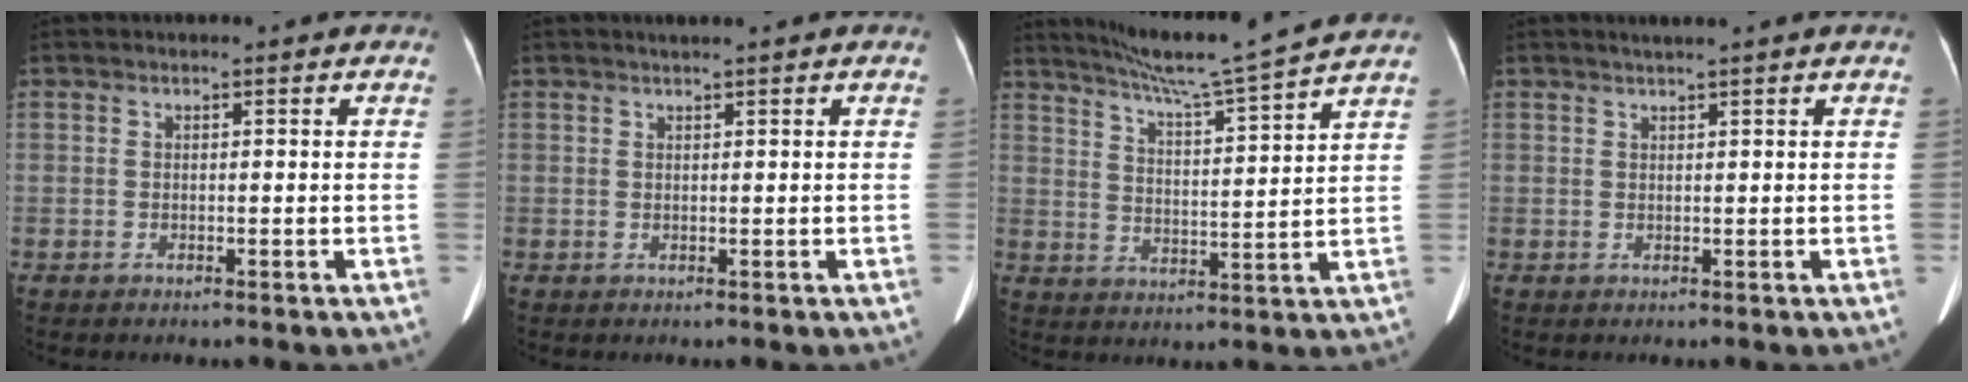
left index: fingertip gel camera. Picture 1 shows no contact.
{"total": 0.7, "force": [0.6, -0.2, 0.4], "torque": [-0.011, 0.001, 0.016]}
{"total": 14.1, "force": [12.5, -2.3, 6.2], "torque": [-0.108, -0.017, 0.182]}
{"total": 1.3, "force": [1.0, -0.4, 0.7], "torque": [-0.014, 0.000, 0.024]}